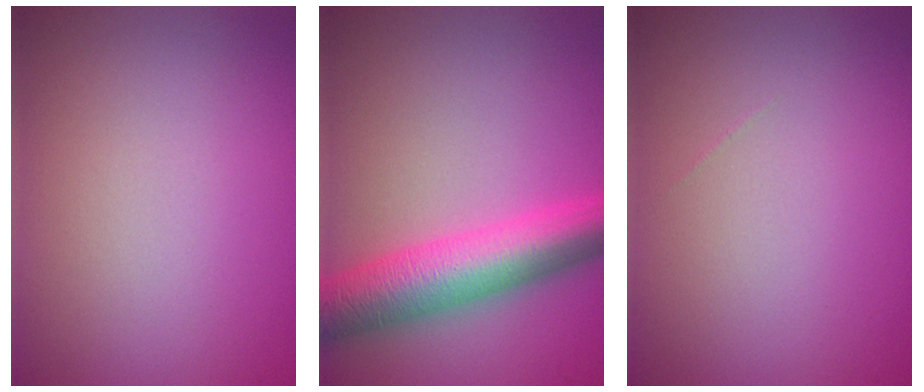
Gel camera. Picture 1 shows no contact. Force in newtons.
{"total": 7.3, "press": 7.3, "slide": 0.0}
{"total": 0.0}